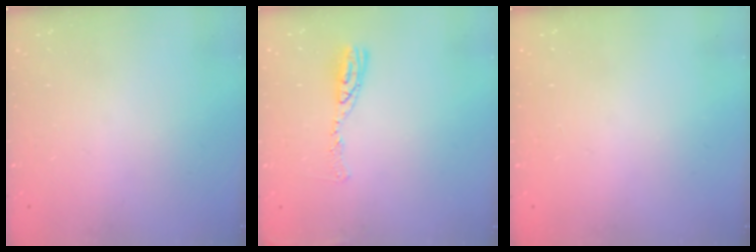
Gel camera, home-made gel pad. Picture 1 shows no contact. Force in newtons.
{"total": 8.4, "press": 8.4, "slide": 0.9}
{"total": 0.0}